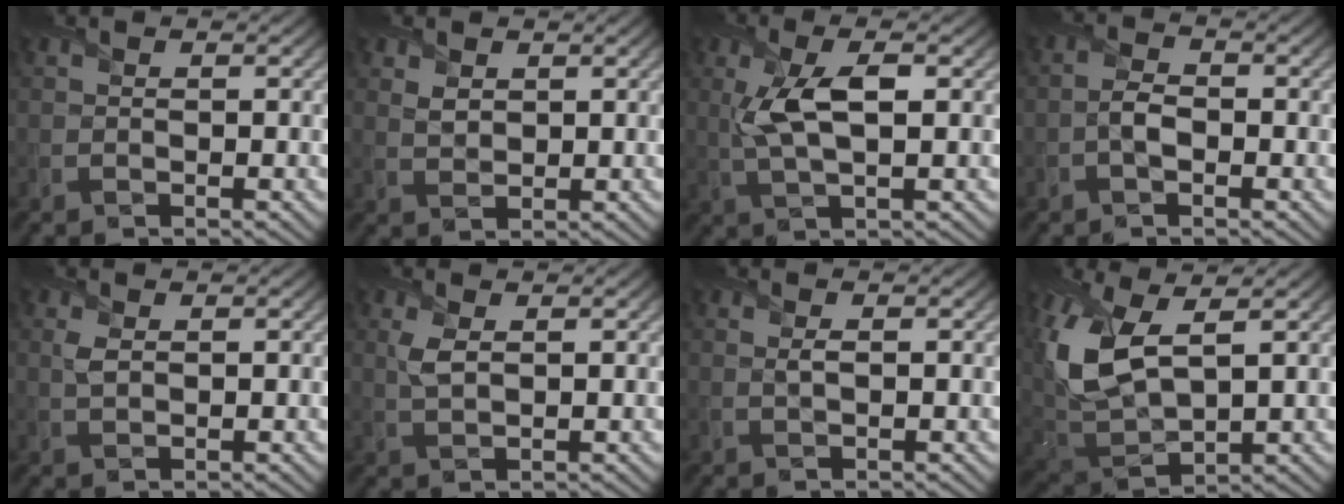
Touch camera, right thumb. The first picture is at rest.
{"total": 1.6, "force": [0.9, 1.3, 0.6], "torque": [-0.014, -0.005, 0.024]}
{"total": 6.4, "force": [0.9, 2.2, 5.9], "torque": [-0.136, 0.001, 0.020]}
{"total": 2.2, "force": [-1.2, 1.2, 1.4], "torque": [-0.024, 0.002, -0.026]}
{"total": 1.4, "force": [0.5, 0.7, 1.0], "torque": [-0.028, -0.002, 0.013]}
{"total": 2.4, "force": [0.9, 1.2, 1.9], "torque": [-0.051, -0.001, 0.021]}
{"total": 0.6, "force": [0.1, 0.3, 0.5], "torque": [-0.010, -0.001, 0.004]}
{"total": 11.8, "force": [4.0, 5.8, 9.5], "torque": [-0.244, 0.001, 0.080]}